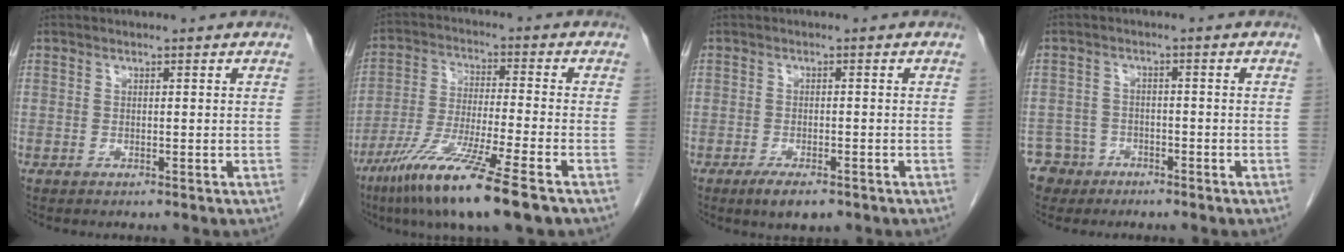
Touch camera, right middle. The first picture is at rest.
{"total": 14.1, "force": [-8.8, 0.0, 11.0], "torque": [-0.220, -0.048, -0.162]}
{"total": 4.0, "force": [-2.6, 1.2, 2.7], "torque": [-0.052, -0.006, -0.038]}
{"total": 4.7, "force": [-3.1, 3.5, -0.5], "torque": [0.014, 0.009, -0.054]}